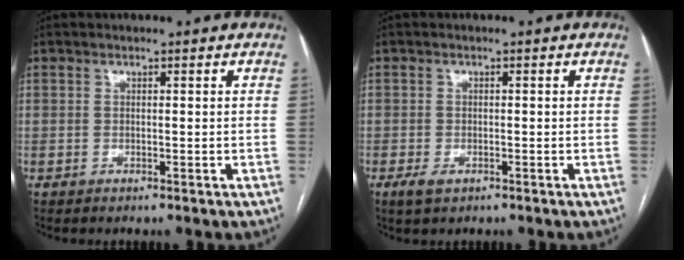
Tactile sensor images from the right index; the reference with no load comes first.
{"total": 2.3, "force": [-1.2, 1.2, 1.5], "torque": [-0.032, -0.001, -0.015]}